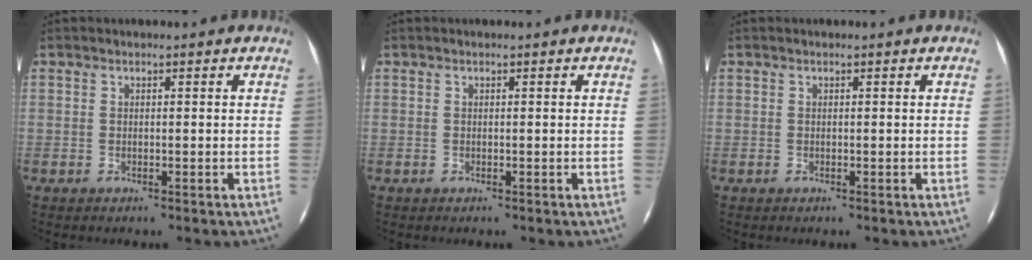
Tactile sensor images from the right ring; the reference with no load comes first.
{"total": 0.0}
{"total": 0.0}